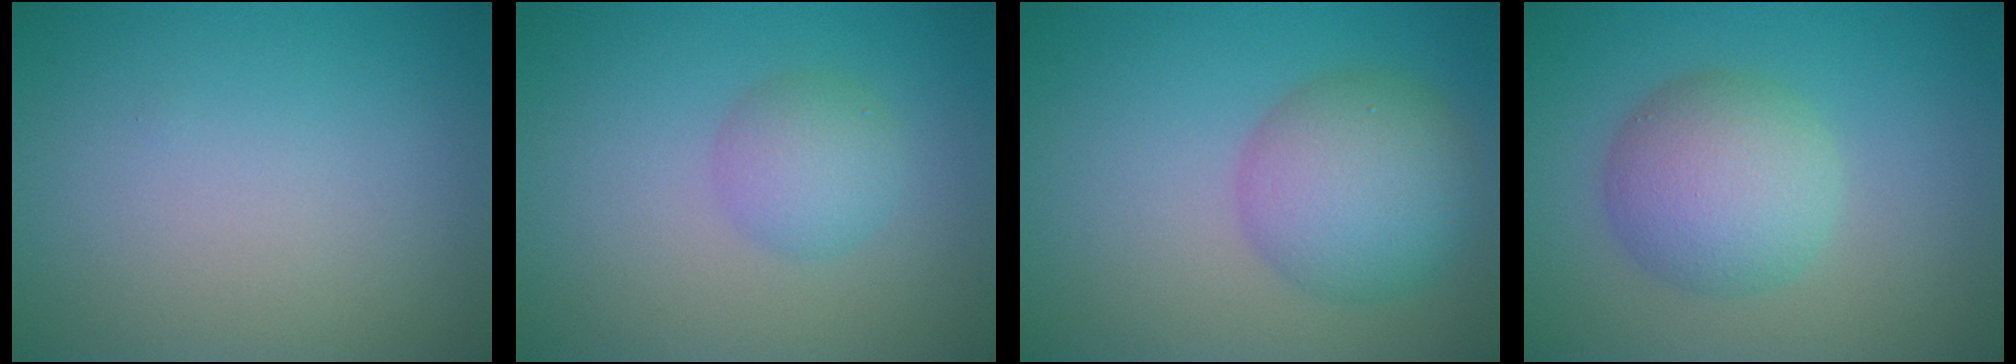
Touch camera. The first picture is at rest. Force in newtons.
{"total": 2.7, "press": 2.7, "slide": 0.1}
{"total": 6.1, "press": 6.1, "slide": 0.3}
{"total": 5.6, "press": 5.6, "slide": 0.1}